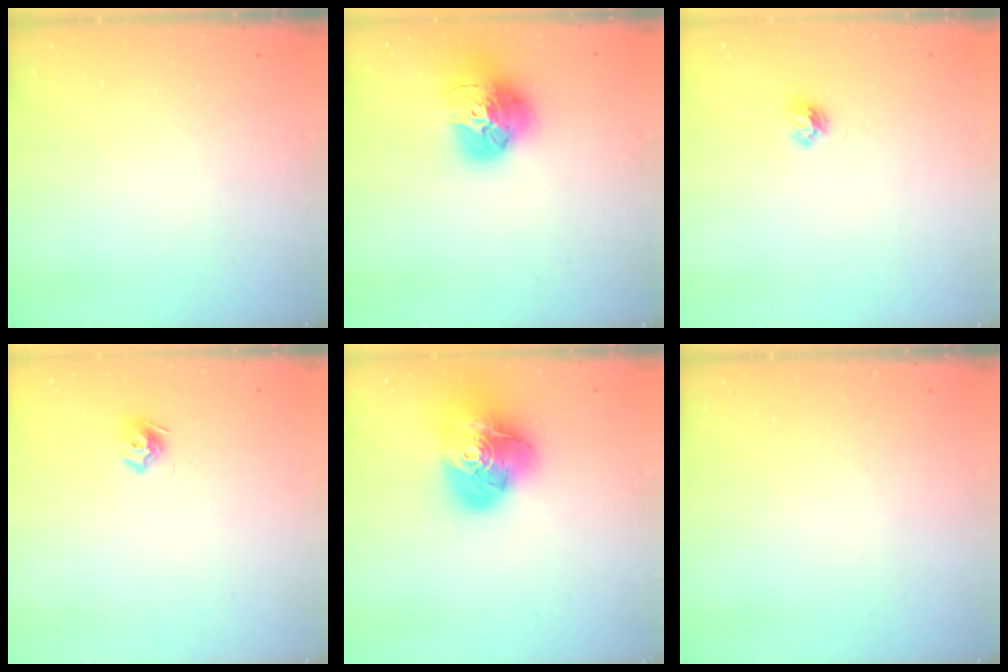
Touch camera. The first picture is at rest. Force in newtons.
{"total": 18.0, "press": 17.9, "slide": 1.8}
{"total": 3.9, "press": 3.8, "slide": 0.5}
{"total": 7.8, "press": 7.8, "slide": 0.2}
{"total": 18.9, "press": 18.8, "slide": 2.1}
{"total": 0.0}